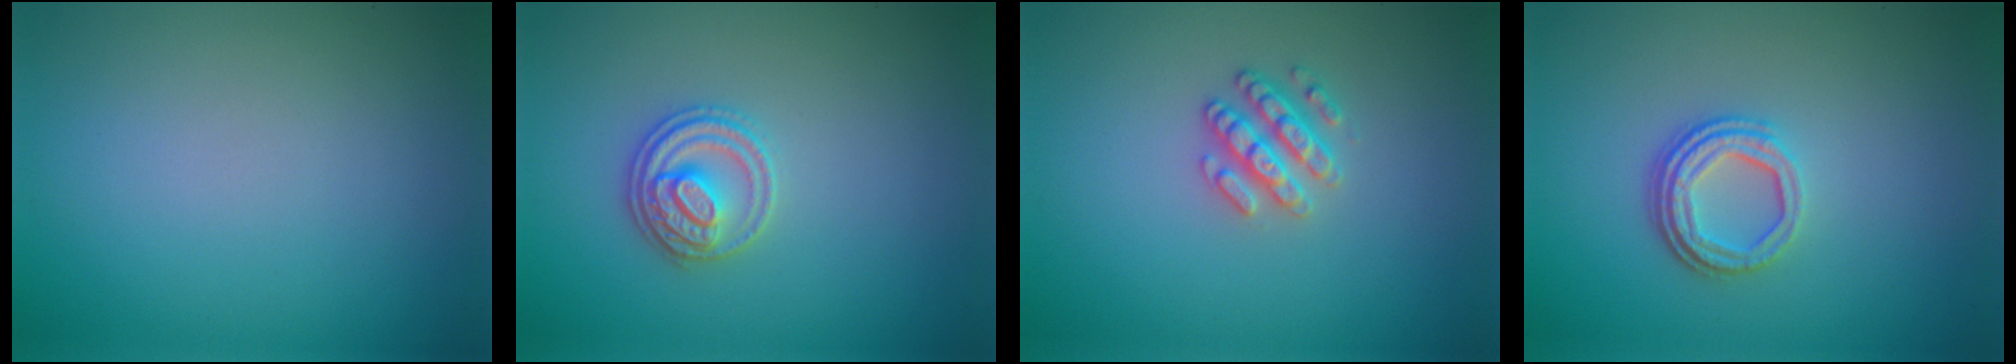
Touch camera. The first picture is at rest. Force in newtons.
{"total": 2.8, "press": 2.7, "slide": 0.5}
{"total": 2.5, "press": 2.4, "slide": 0.6}
{"total": 3.5, "press": 2.6, "slide": 2.3}